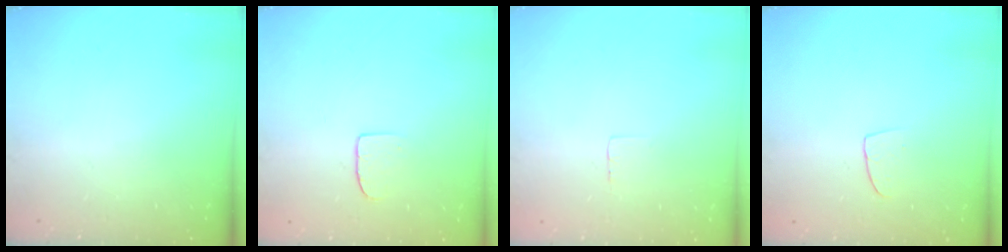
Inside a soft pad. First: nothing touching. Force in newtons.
{"total": 5.1, "press": 5.1, "slide": 0.4}
{"total": 2.3, "press": 2.3, "slide": 0.1}
{"total": 5.2, "press": 5.2, "slide": 0.4}